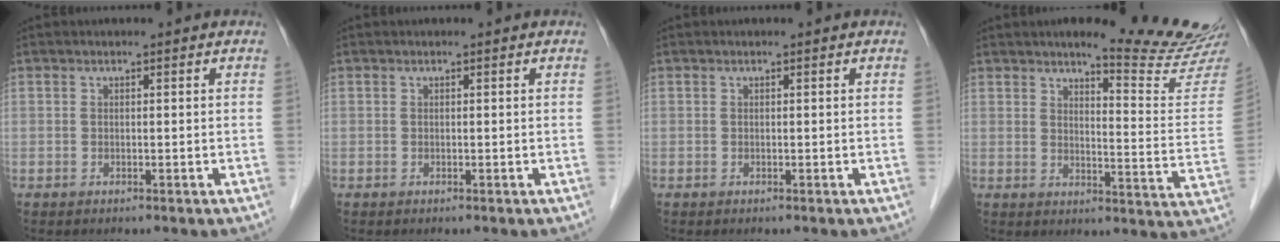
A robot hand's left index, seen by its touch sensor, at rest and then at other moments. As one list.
[{"total": 0.0}, {"total": 0.0}, {"total": 14.4, "force": [13.4, -1.0, 5.2], "torque": [-0.068, -0.091, 0.153]}]